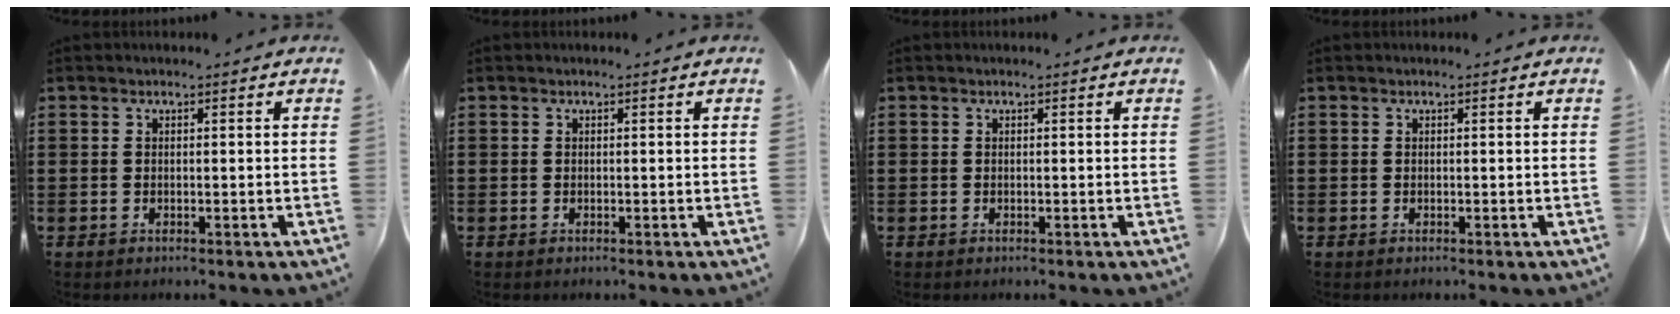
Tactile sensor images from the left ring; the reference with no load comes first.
{"total": 0.0}
{"total": 0.0}
{"total": 0.0}